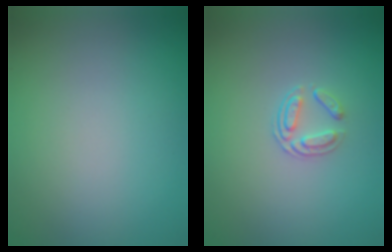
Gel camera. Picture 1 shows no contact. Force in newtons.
{"total": 1.7, "press": 1.3, "slide": 1.1}